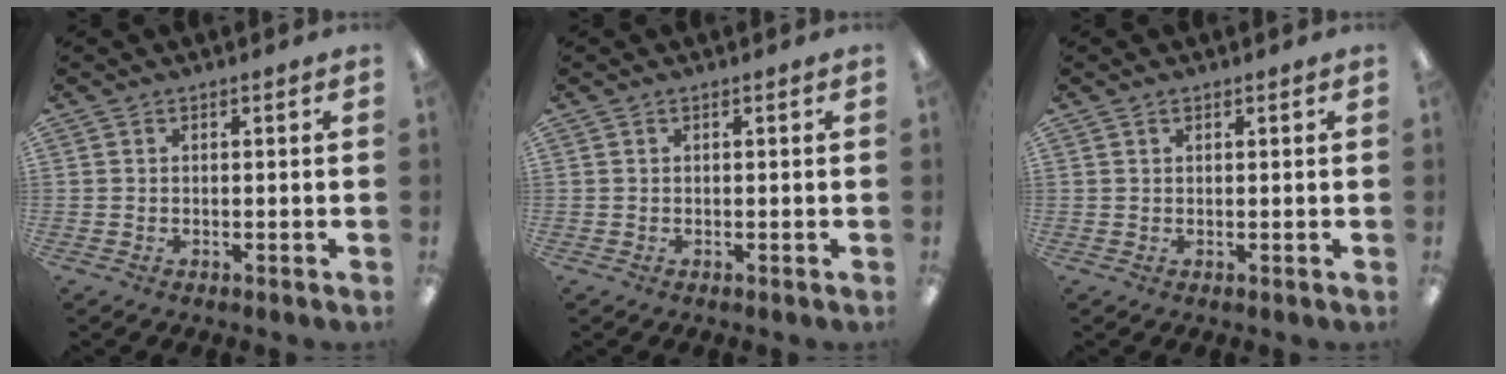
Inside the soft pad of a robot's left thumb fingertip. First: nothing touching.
{"total": 0.0}
{"total": 0.7, "force": [0.5, 0.4, 0.4], "torque": [-0.009, 0.003, 0.009]}